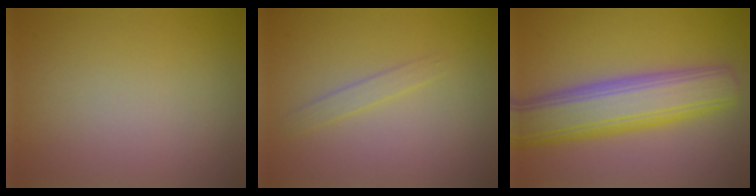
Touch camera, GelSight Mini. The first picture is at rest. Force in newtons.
{"total": 1.2, "press": 1.2, "slide": 0.1}
{"total": 8.4, "press": 8.4, "slide": 0.3}